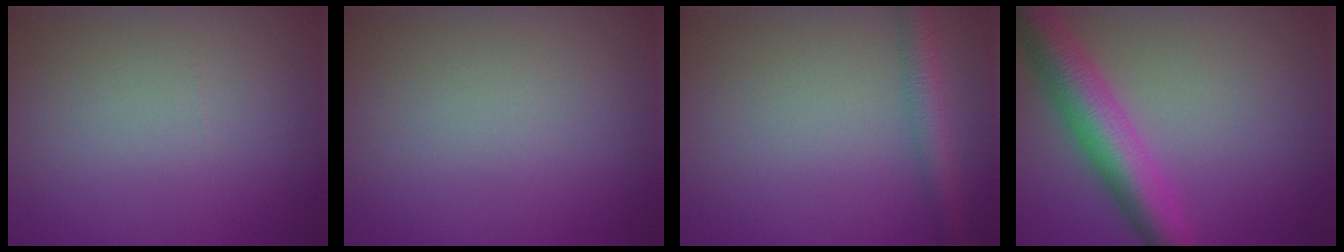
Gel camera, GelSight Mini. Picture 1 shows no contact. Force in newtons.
{"total": 0.0}
{"total": 3.2, "press": 3.2, "slide": 0.1}
{"total": 6.5, "press": 6.5, "slide": 0.2}